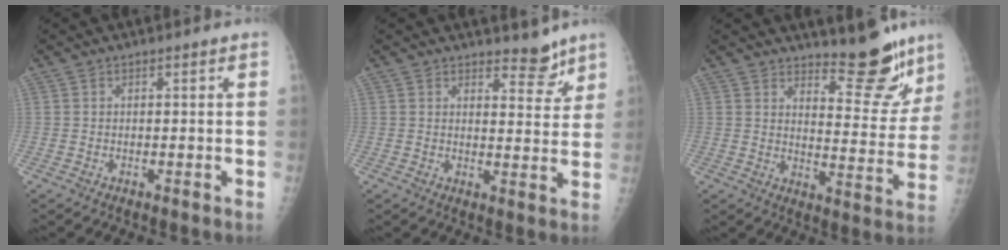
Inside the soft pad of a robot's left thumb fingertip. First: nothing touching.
{"total": 4.9, "force": [4.1, 1.9, 1.8], "torque": [-0.001, -0.033, 0.059]}
{"total": 12.3, "force": [10.2, 3.5, 5.8], "torque": [-0.042, -0.094, 0.143]}